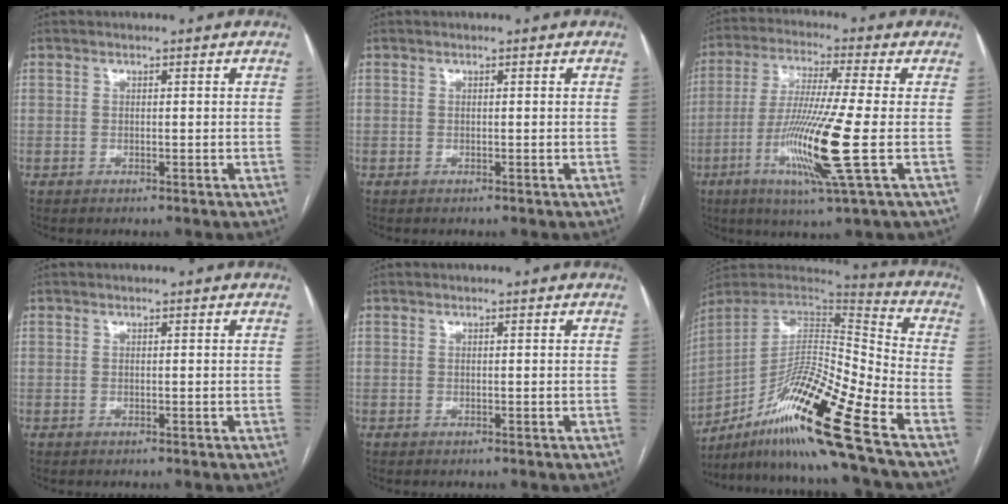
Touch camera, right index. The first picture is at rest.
{"total": 0.0}
{"total": 14.4, "force": [-3.9, -1.1, 13.8], "torque": [-0.278, -0.025, -0.077]}
{"total": 0.0}
{"total": 0.0}
{"total": 20.9, "force": [-13.2, -0.7, 16.2], "torque": [-0.303, -0.012, -0.240]}